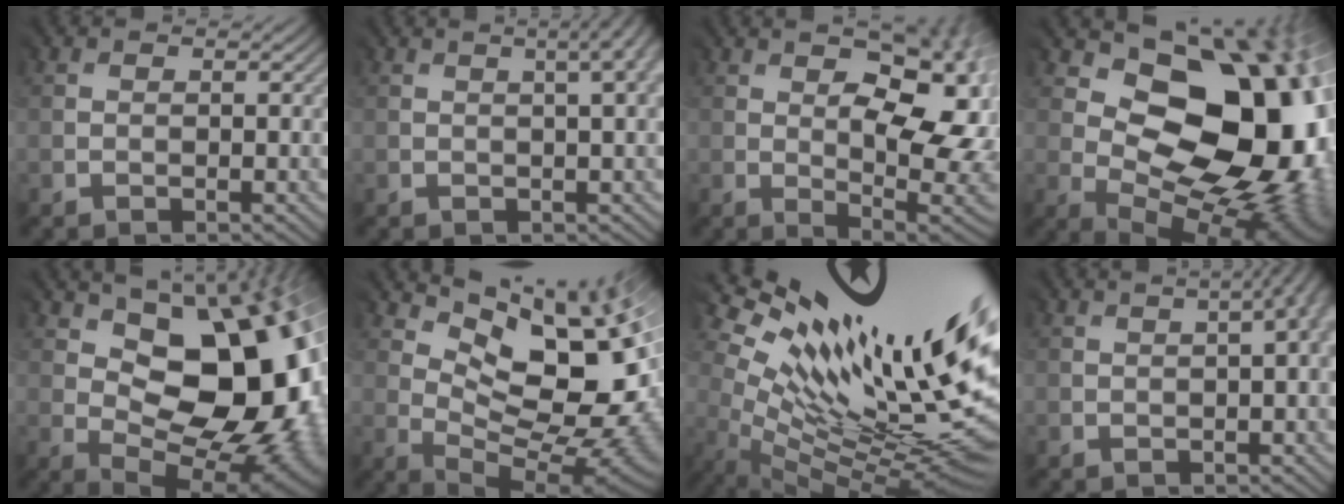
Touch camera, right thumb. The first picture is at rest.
{"total": 4.7, "force": [1.1, 1.5, 4.3], "torque": [-0.021, 0.022, 0.001]}
{"total": 15.6, "force": [1.2, 7.6, 13.5], "torque": [-0.162, 0.036, 0.023]}
{"total": 15.6, "force": [1.6, 10.3, 11.7], "torque": [-0.130, -0.007, 0.046]}
{"total": 17.5, "force": [1.3, 10.4, 14.1], "torque": [-0.148, 0.008, 0.042]}
{"total": 12.3, "force": [3.8, 5.9, 10.0], "torque": [-0.144, 0.009, 0.081]}
{"total": 16.2, "force": [6.1, 5.8, 13.8], "torque": [-0.216, -0.004, 0.136]}
{"total": 4.0, "force": [-0.2, 1.2, 3.8], "torque": [-0.014, 0.014, -0.018]}